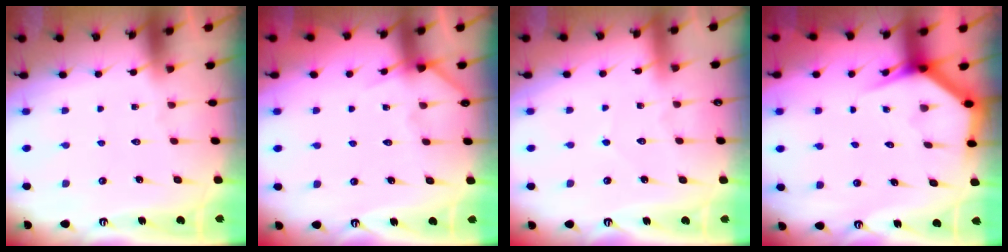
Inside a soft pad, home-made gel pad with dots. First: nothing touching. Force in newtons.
{"total": 5.3, "press": 5.2, "slide": 0.4}
{"total": 2.8, "press": 2.8, "slide": 0.3}
{"total": 3.6, "press": 3.6, "slide": 0.2}